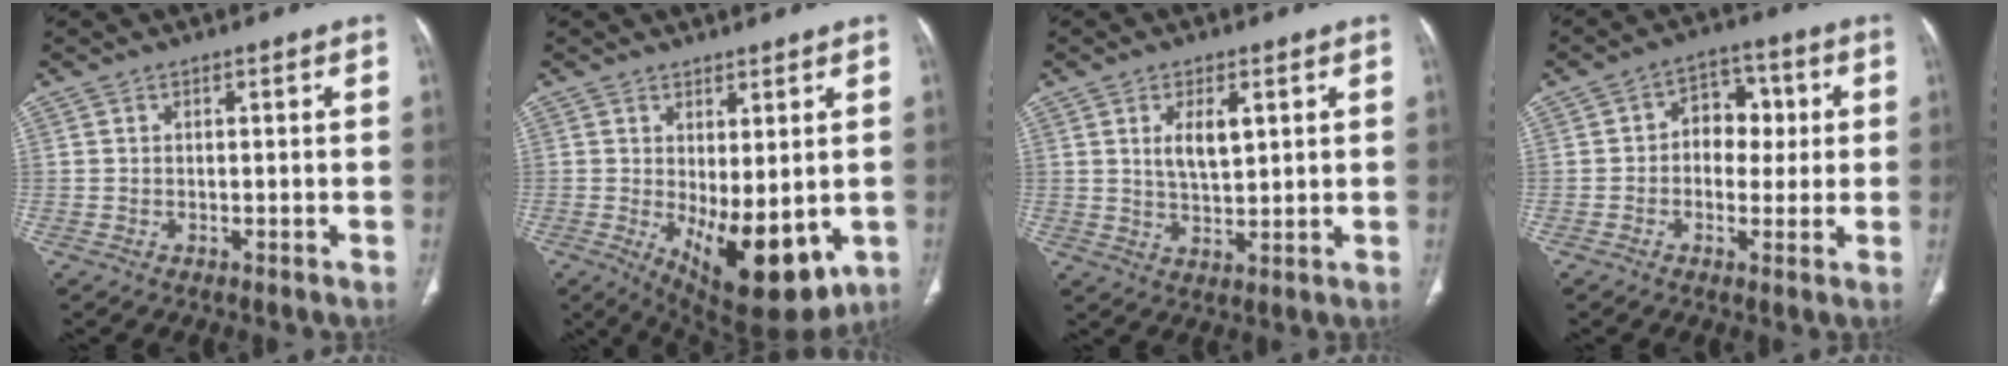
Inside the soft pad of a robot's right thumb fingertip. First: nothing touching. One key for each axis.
{"total": 13.7, "fx": -2.5, "fy": 6.0, "fz": 12.1, "tx": -0.166, "ty": -0.022, "tz": -0.012}
{"total": 6.2, "fx": 2.0, "fy": 2.9, "fz": 5.1, "tx": -0.082, "ty": -0.015, "tz": 0.042}
{"total": 8.7, "fx": 0.6, "fy": 6.4, "fz": 5.9, "tx": -0.039, "ty": 0.021, "tz": 0.003}